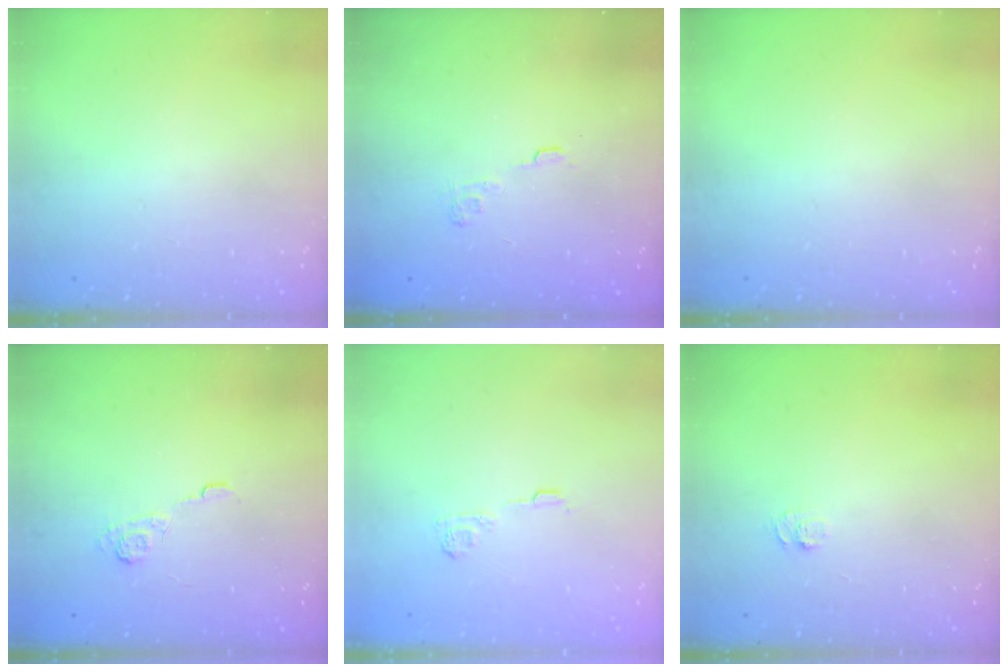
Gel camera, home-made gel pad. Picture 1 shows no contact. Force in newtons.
{"total": 2.9, "press": 2.5, "slide": 1.4}
{"total": 0.0}
{"total": 4.5, "press": 4.2, "slide": 1.6}
{"total": 7.0, "press": 6.9, "slide": 1.4}
{"total": 4.9, "press": 4.9, "slide": 0.6}